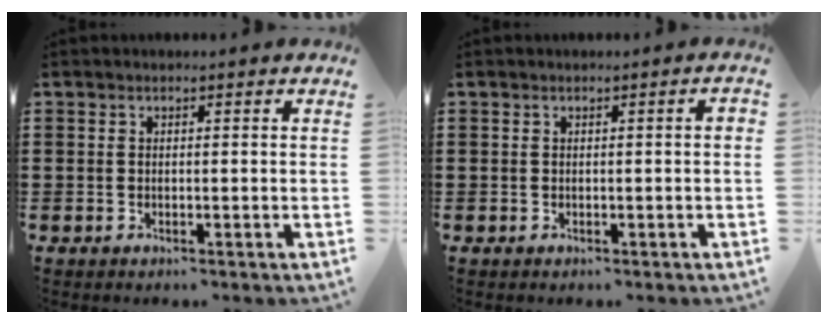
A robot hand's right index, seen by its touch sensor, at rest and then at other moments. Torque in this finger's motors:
{"motor_torque": [0.34, -0.21, 0.00, 0.03]}